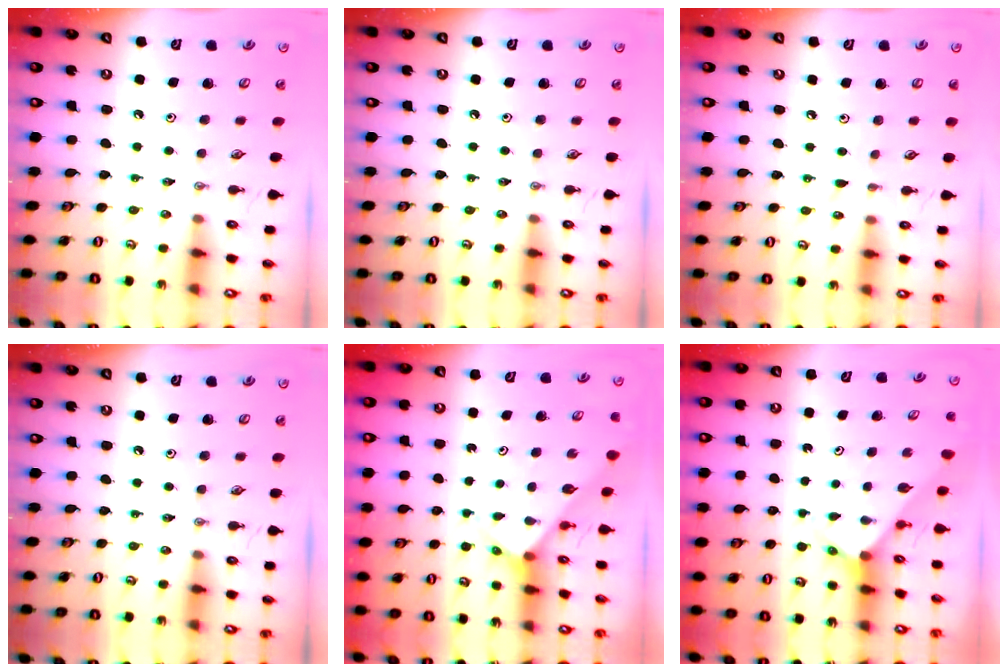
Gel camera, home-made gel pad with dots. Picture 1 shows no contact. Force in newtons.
{"total": 0.0}
{"total": 3.0, "press": 3.0, "slide": 0.5}
{"total": 0.0}
{"total": 2.7, "press": 2.7, "slide": 0.1}
{"total": 2.3, "press": 2.3, "slide": 0.1}